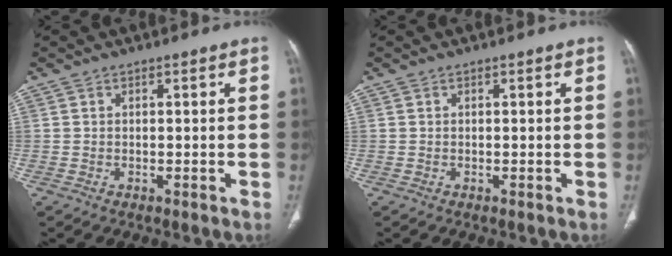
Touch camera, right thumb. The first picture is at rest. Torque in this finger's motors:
{"motor_torque": [0.00, 0.00, 0.00, 0.00, 0.00]}